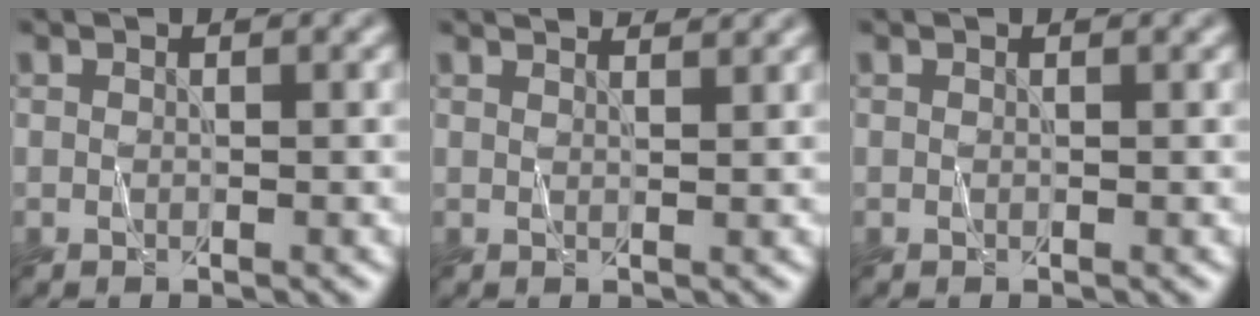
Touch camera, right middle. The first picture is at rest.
{"total": 3.0, "force": [2.7, 0.7, 1.1], "torque": [-0.001, 0.006, 0.018]}
{"total": 0.0}